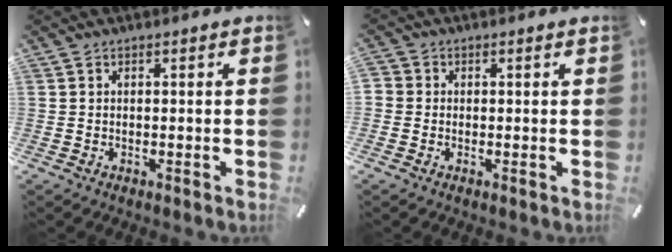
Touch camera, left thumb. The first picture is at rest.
{"total": 1.1, "force": [-0.2, 1.1, 0.1], "torque": [0.000, 0.005, -0.007]}